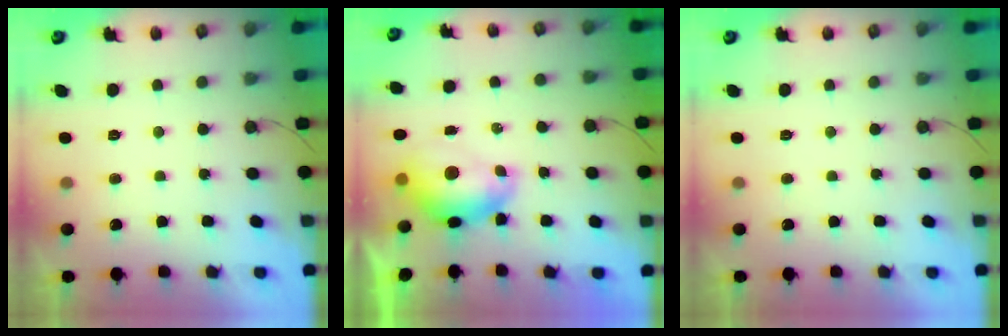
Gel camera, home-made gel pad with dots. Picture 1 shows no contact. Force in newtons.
{"total": 7.6, "press": 7.5, "slide": 0.9}
{"total": 0.0}